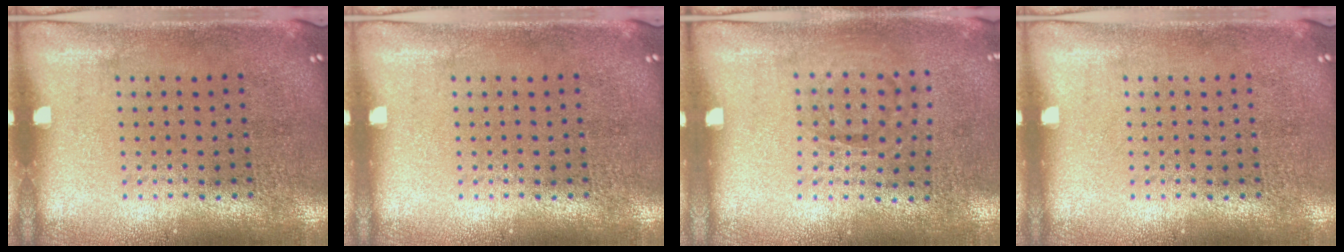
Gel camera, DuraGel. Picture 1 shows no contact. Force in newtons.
{"total": 0.0}
{"total": 1.0, "press": 0.7, "slide": 0.7}
{"total": 0.0}